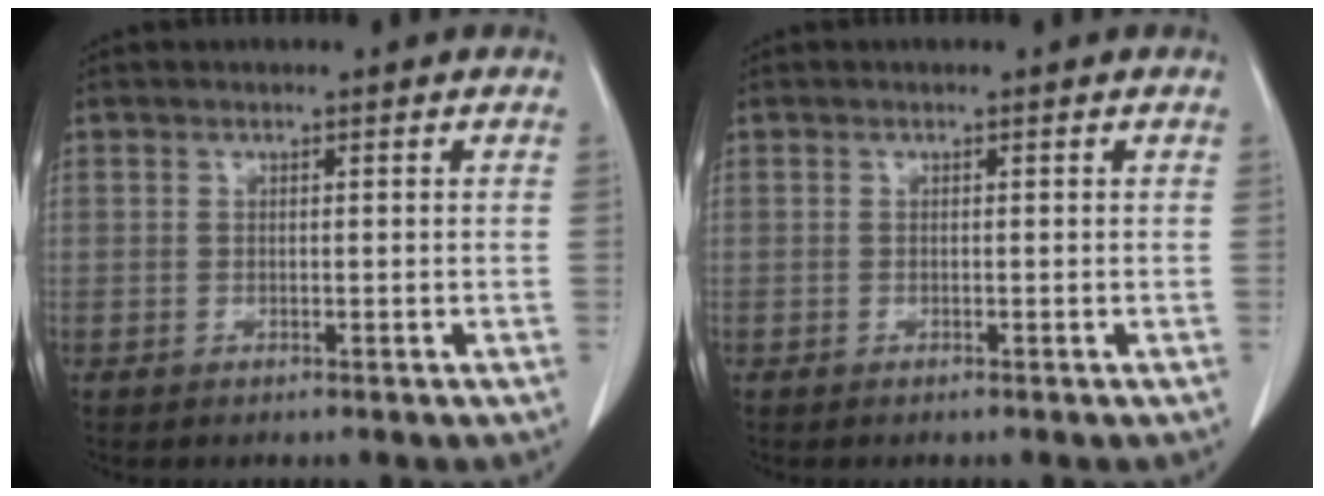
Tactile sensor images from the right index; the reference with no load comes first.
{"total": 0.0}